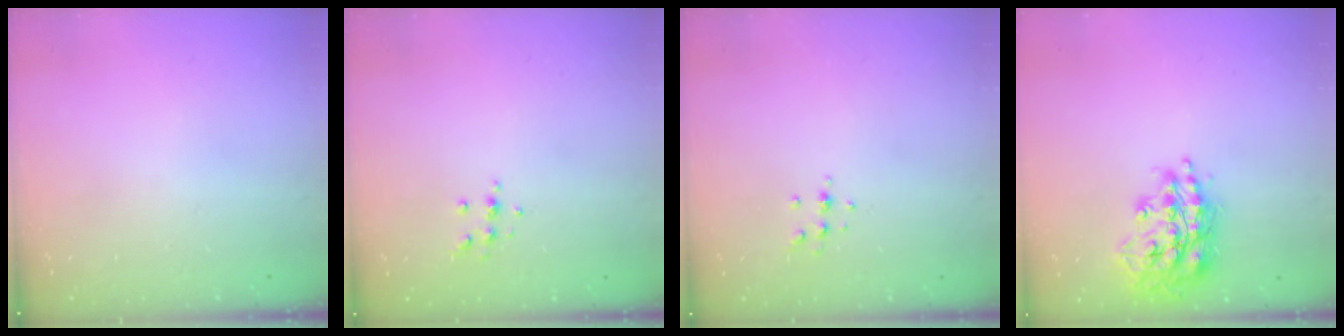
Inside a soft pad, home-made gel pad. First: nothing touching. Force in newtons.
{"total": 6.2, "press": 6.2, "slide": 0.8}
{"total": 5.5, "press": 5.3, "slide": 1.5}
{"total": 17.5, "press": 17.5, "slide": 1.2}